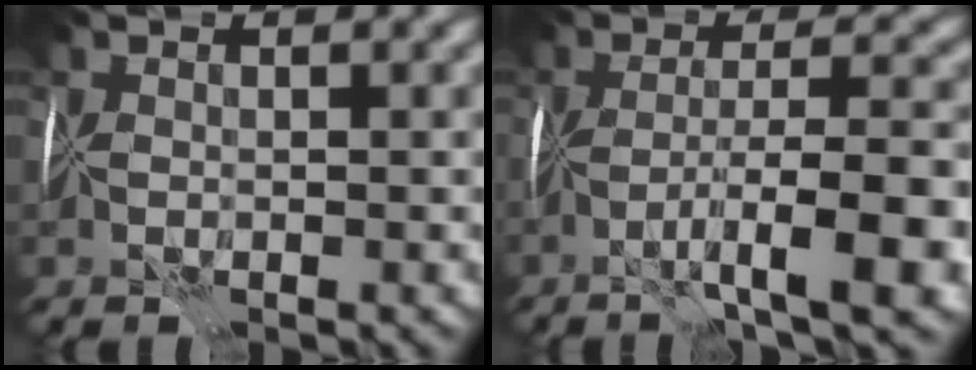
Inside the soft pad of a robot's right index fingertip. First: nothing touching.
{"total": 7.1, "force": [-3.5, 0.1, 6.2], "torque": [-0.089, -0.003, -0.063]}